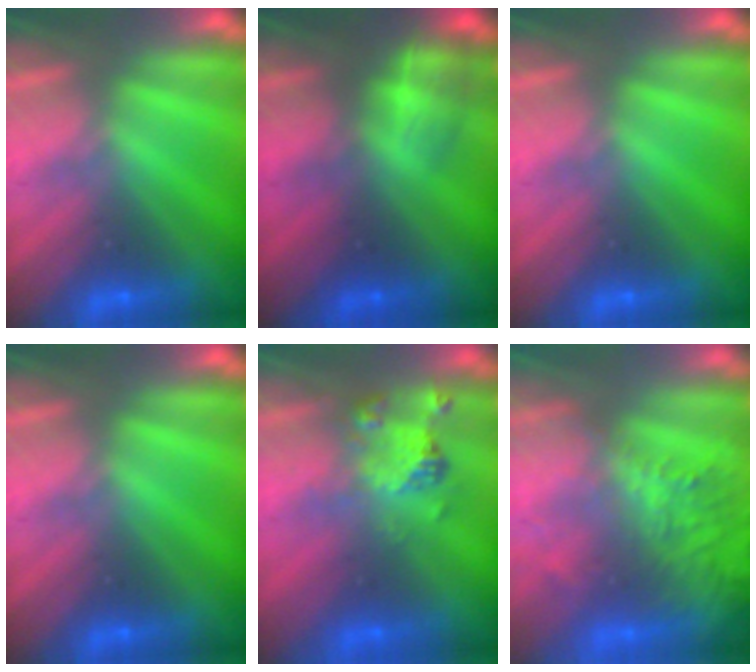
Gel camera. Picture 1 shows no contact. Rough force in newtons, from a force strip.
{"total": 2.3}
{"total": 0.0}
{"total": 0.0}
{"total": 2.4}
{"total": 7.1}